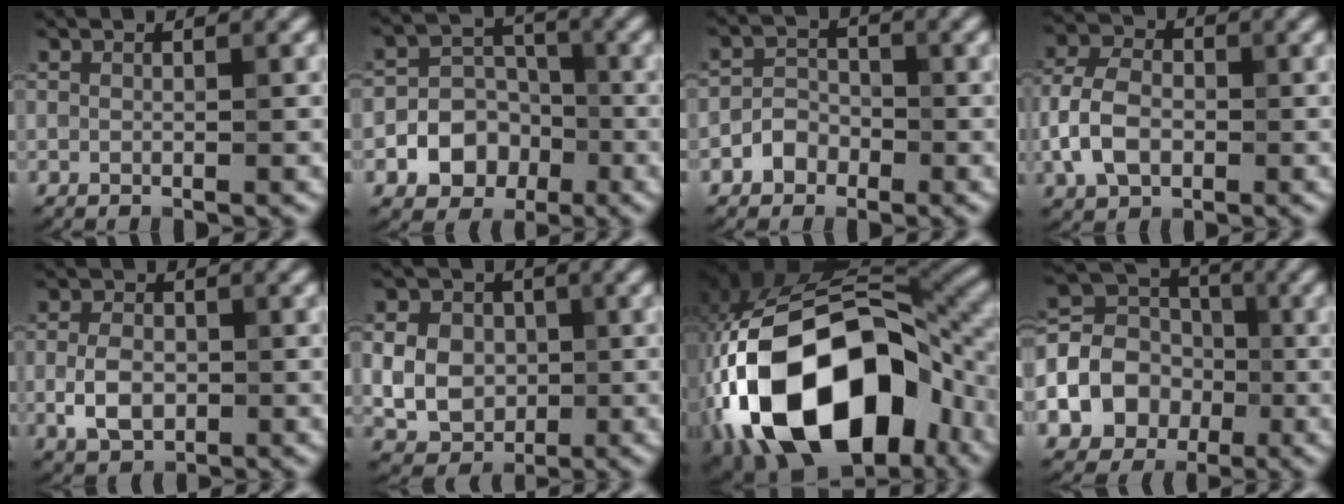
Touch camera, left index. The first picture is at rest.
{"total": 7.2, "force": [-2.7, 6.2, 2.3], "torque": [-0.019, 0.006, -0.069]}
{"total": 2.1, "force": [-1.3, 1.5, 0.7], "torque": [0.001, 0.011, -0.029]}
{"total": 4.9, "force": [-1.3, 3.3, 3.4], "torque": [-0.080, 0.009, -0.029]}
{"total": 3.6, "force": [-0.8, 2.3, 2.6], "torque": [-0.053, 0.002, -0.017]}
{"total": 9.4, "force": [0.8, 8.0, 4.7], "torque": [-0.096, 0.026, 0.002]}
{"total": 19.5, "force": [-6.5, 10.6, 15.0], "torque": [-0.296, -0.003, -0.095]}
{"total": 11.0, "force": [-2.5, 9.6, 4.9], "torque": [-0.111, 0.006, -0.069]}